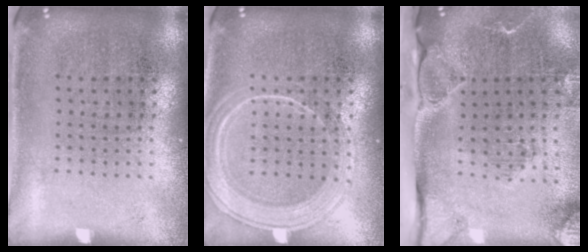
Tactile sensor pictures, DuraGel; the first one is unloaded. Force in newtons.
{"total": 3.0, "press": 2.9, "slide": 0.5}
{"total": 3.0, "press": 2.3, "slide": 2.0}